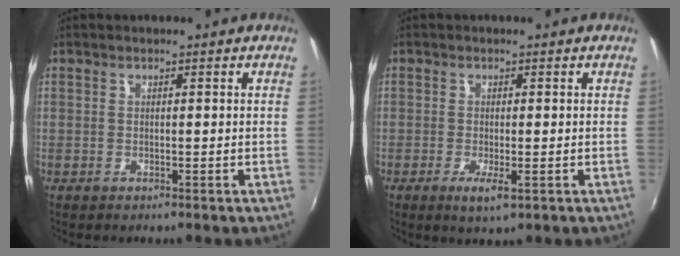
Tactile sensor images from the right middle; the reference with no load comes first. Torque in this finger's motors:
{"motor_torque": [-0.24, -0.64, 0.02, 0.01]}